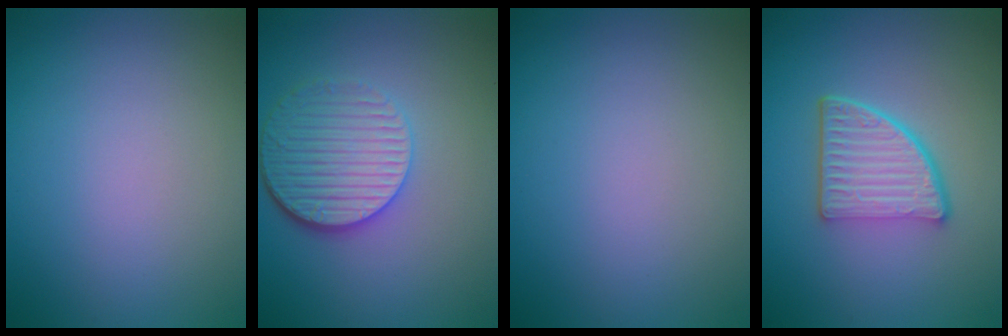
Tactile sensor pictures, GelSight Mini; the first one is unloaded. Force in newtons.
{"total": 5.5, "press": 4.2, "slide": 3.5}
{"total": 0.0}
{"total": 5.2, "press": 3.6, "slide": 3.7}